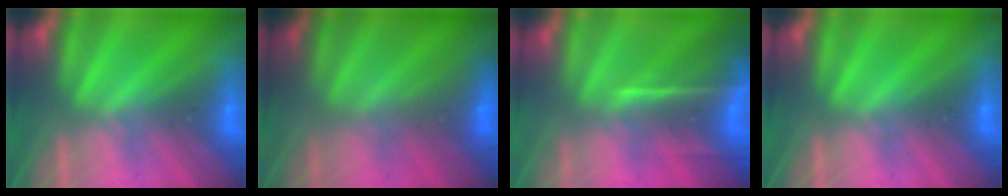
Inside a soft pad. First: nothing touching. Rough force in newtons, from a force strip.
{"total": 2.8}
{"total": 7.6}
{"total": 0.0}